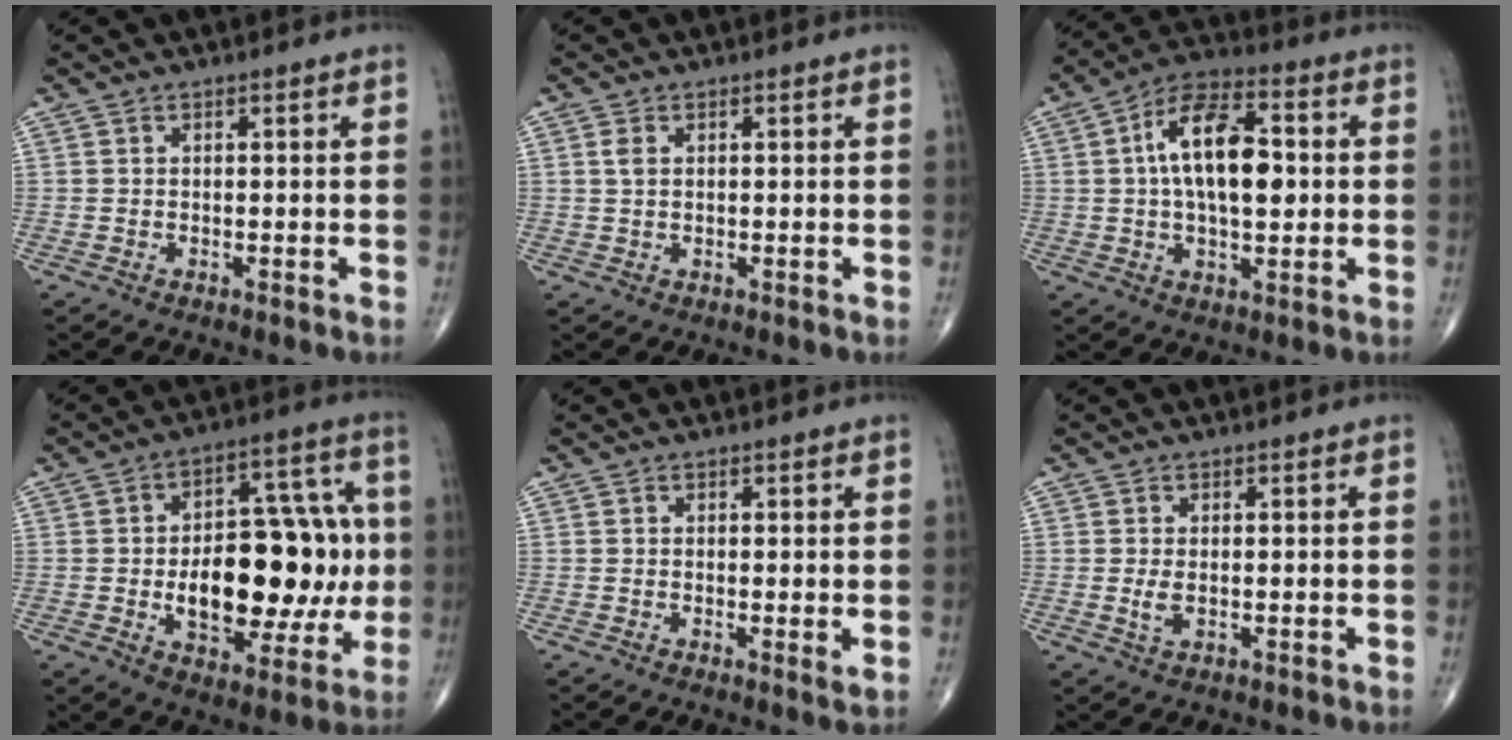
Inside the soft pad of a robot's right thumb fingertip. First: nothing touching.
{"total": 1.8, "force": [0.6, 1.0, 1.3], "torque": [-0.025, 0.004, 0.013]}
{"total": 15.1, "force": [1.5, 7.5, 13.0], "torque": [-0.206, 0.019, 0.019]}
{"total": 23.9, "force": [-1.6, 12.8, 20.1], "torque": [-0.252, 0.023, -0.008]}
{"total": 1.7, "force": [0.1, 0.3, 1.7], "torque": [-0.029, -0.008, -0.002]}
{"total": 2.4, "force": [0.0, 1.3, 2.0], "torque": [-0.044, -0.007, 0.000]}